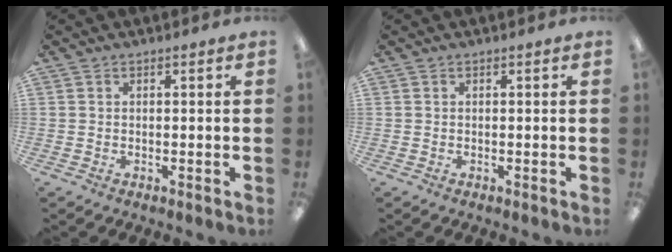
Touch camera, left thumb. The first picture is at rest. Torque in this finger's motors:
{"motor_torque": [-0.10, 0.04, 0.00, -0.01, 0.00]}